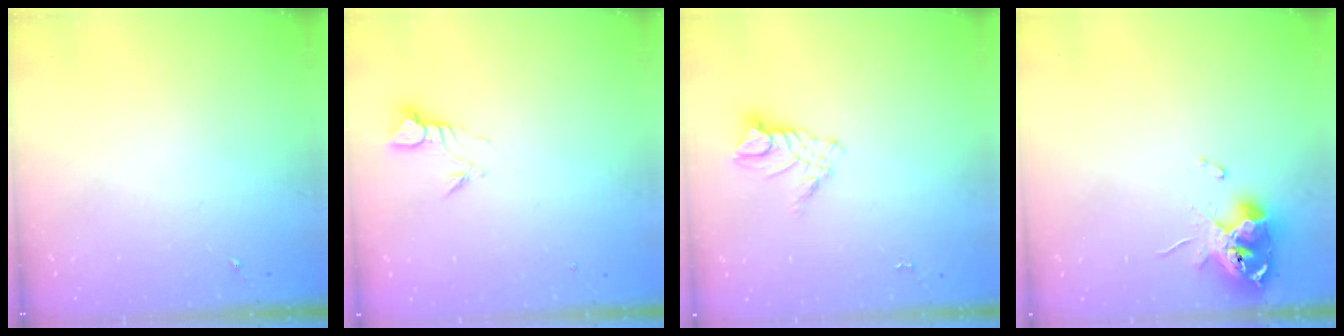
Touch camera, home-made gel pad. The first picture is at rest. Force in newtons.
{"total": 3.7, "press": 3.7, "slide": 0.3}
{"total": 8.9, "press": 8.9, "slide": 0.8}
{"total": 11.2, "press": 11.2, "slide": 1.3}